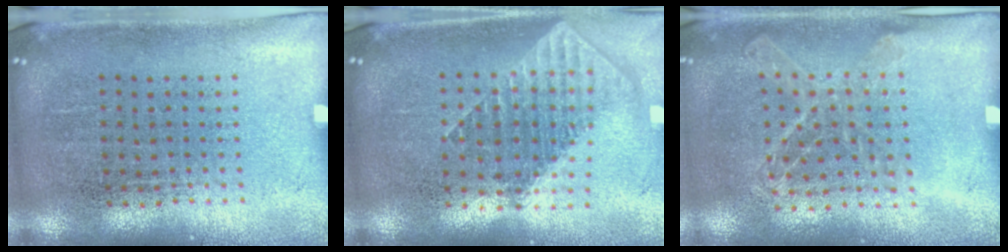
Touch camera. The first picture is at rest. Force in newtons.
{"total": 1.9, "press": 1.5, "slide": 1.2}
{"total": 1.1, "press": 1.1, "slide": 0.3}